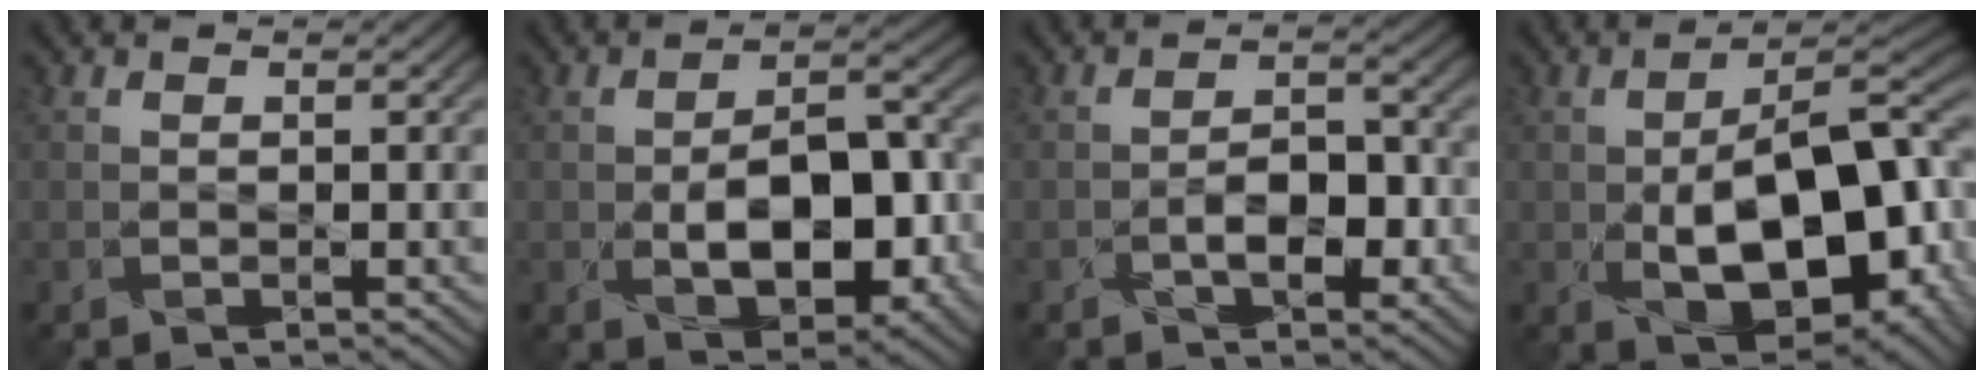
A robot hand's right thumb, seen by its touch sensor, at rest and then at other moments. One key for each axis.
{"total": 9.7, "fx": -2.4, "fy": 5.5, "fz": 7.6, "tx": -0.114, "ty": -0.003, "tz": -0.033}
{"total": 4.4, "fx": -1.8, "fy": 2.2, "fz": 3.3, "tx": -0.045, "ty": 0.011, "tz": -0.031}
{"total": 16.3, "fx": -3.4, "fy": 8.9, "fz": 13.2, "tx": -0.183, "ty": -0.022, "tz": -0.034}